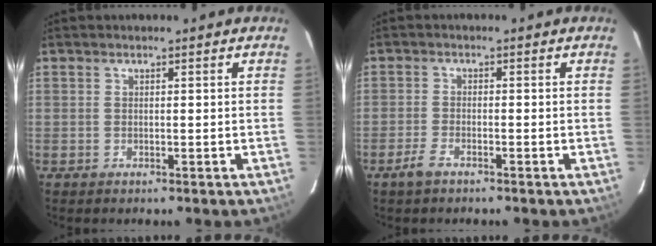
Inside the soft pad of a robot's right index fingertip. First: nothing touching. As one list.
[{"total": 2.3, "force": [-1.7, 0.6, 1.4], "torque": [-0.038, -0.002, -0.034]}]